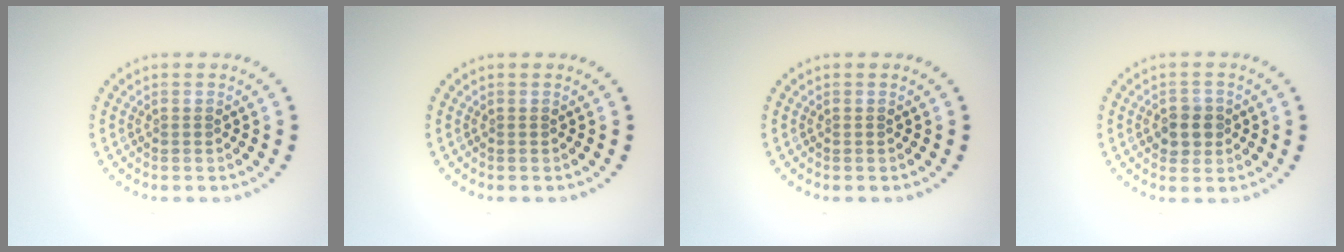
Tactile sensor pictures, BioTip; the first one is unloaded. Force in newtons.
{"total": 0.0}
{"total": 0.0}
{"total": 2.4, "press": 2.3, "slide": 0.7}